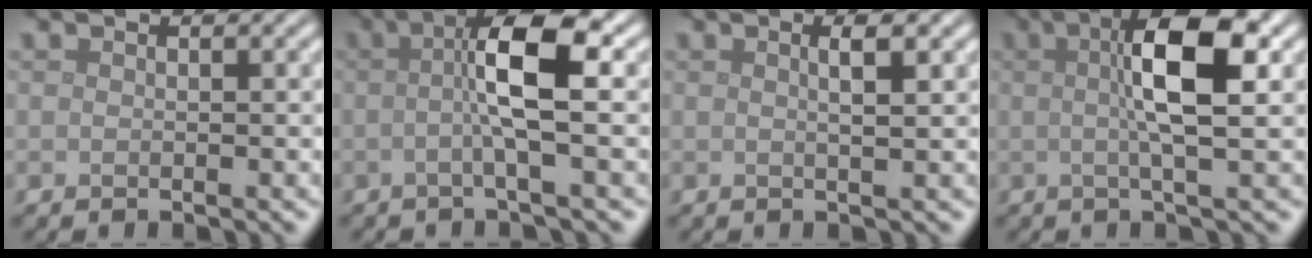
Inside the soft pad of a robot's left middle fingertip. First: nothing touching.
{"total": 5.5, "force": [0.3, 0.9, 5.4], "torque": [-0.093, 0.013, -0.004]}
{"total": 2.0, "force": [0.6, 0.5, 1.8], "torque": [-0.023, 0.007, 0.005]}
{"total": 6.7, "force": [1.3, 1.5, 6.4], "torque": [-0.100, 0.013, 0.015]}